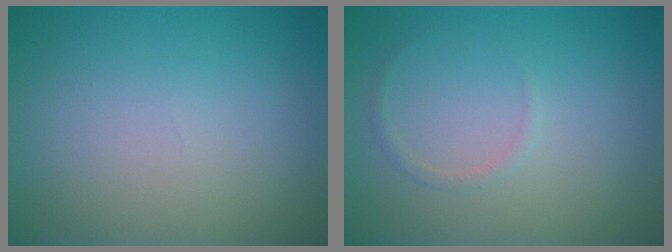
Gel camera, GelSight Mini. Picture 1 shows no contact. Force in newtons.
{"total": 0.6, "press": 0.6, "slide": 0.1}